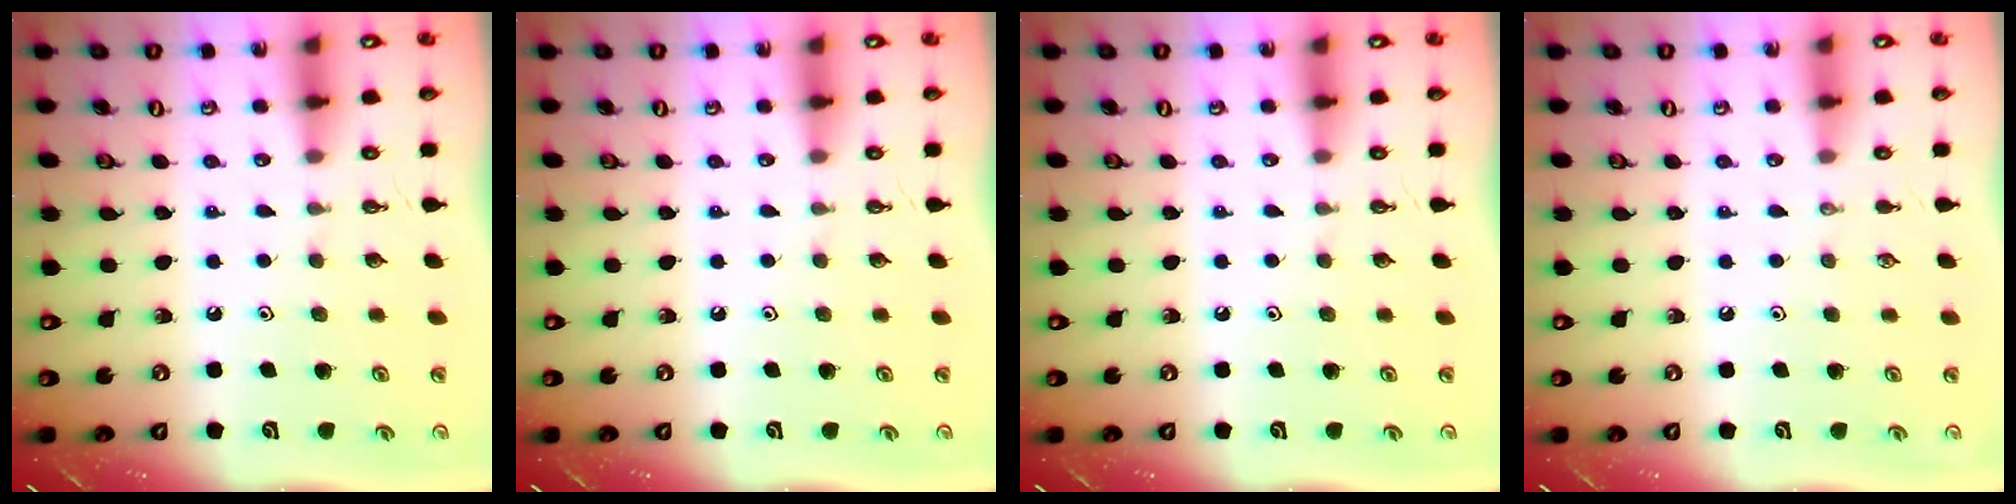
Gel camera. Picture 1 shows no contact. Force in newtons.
{"total": 0.0}
{"total": 0.0}
{"total": 0.0}